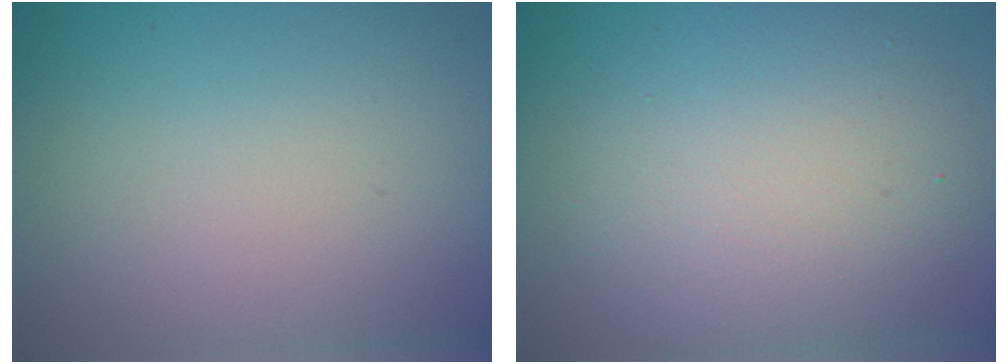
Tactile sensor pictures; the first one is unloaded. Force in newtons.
{"total": 7.1, "press": 7.1, "slide": 0.4}